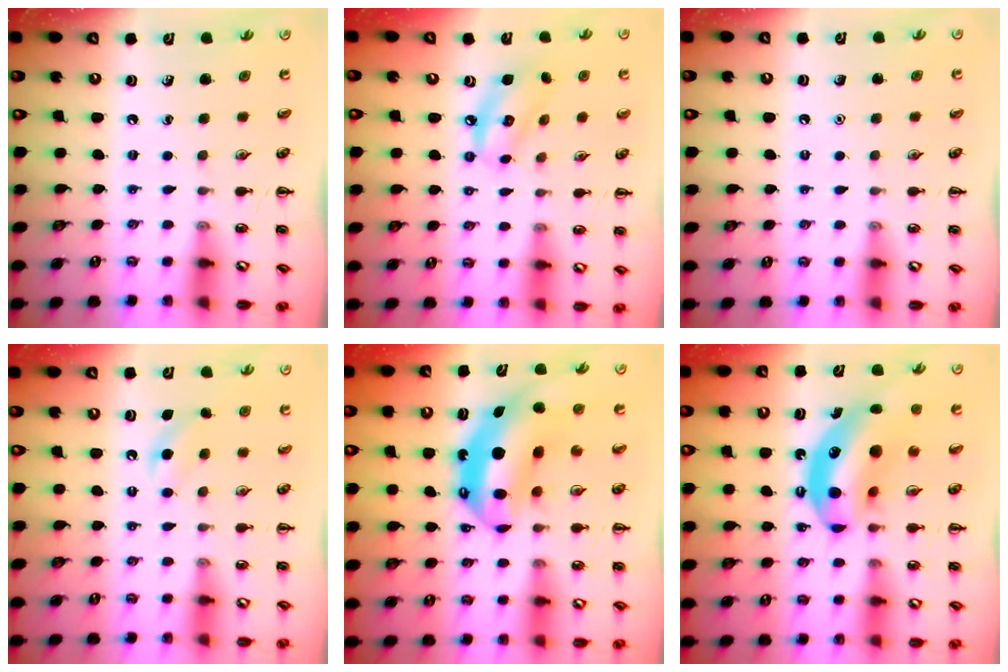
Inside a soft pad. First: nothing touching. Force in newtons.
{"total": 8.0, "press": 7.8, "slide": 1.7}
{"total": 1.6, "press": 1.6, "slide": 0.1}
{"total": 5.6, "press": 5.4, "slide": 1.5}
{"total": 10.3, "press": 10.0, "slide": 2.4}
{"total": 12.3, "press": 12.0, "slide": 2.8}